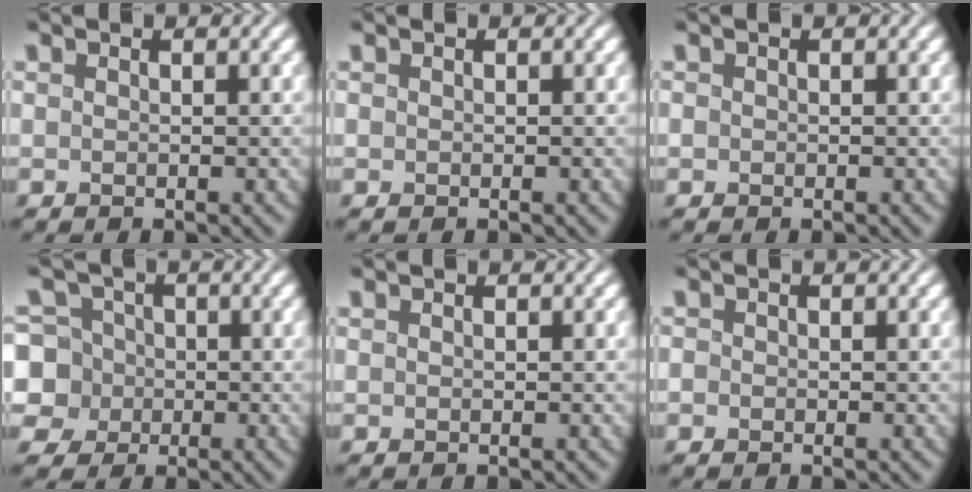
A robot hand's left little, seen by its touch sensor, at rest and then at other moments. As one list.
[{"total": 0.0}, {"total": 0.5, "force": [-0.1, 0.5, 0.1], "torque": [0.000, 0.000, -0.002]}, {"total": 8.6, "force": [-1.7, 7.8, 2.9], "torque": [-0.073, 0.009, -0.067]}, {"total": 0.0}, {"total": 1.1, "force": [-0.2, 1.0, 0.3], "torque": [0.002, 0.004, -0.007]}]